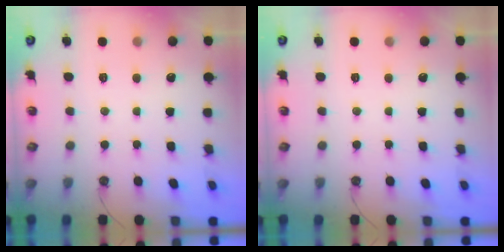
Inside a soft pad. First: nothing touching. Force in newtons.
{"total": 0.0}